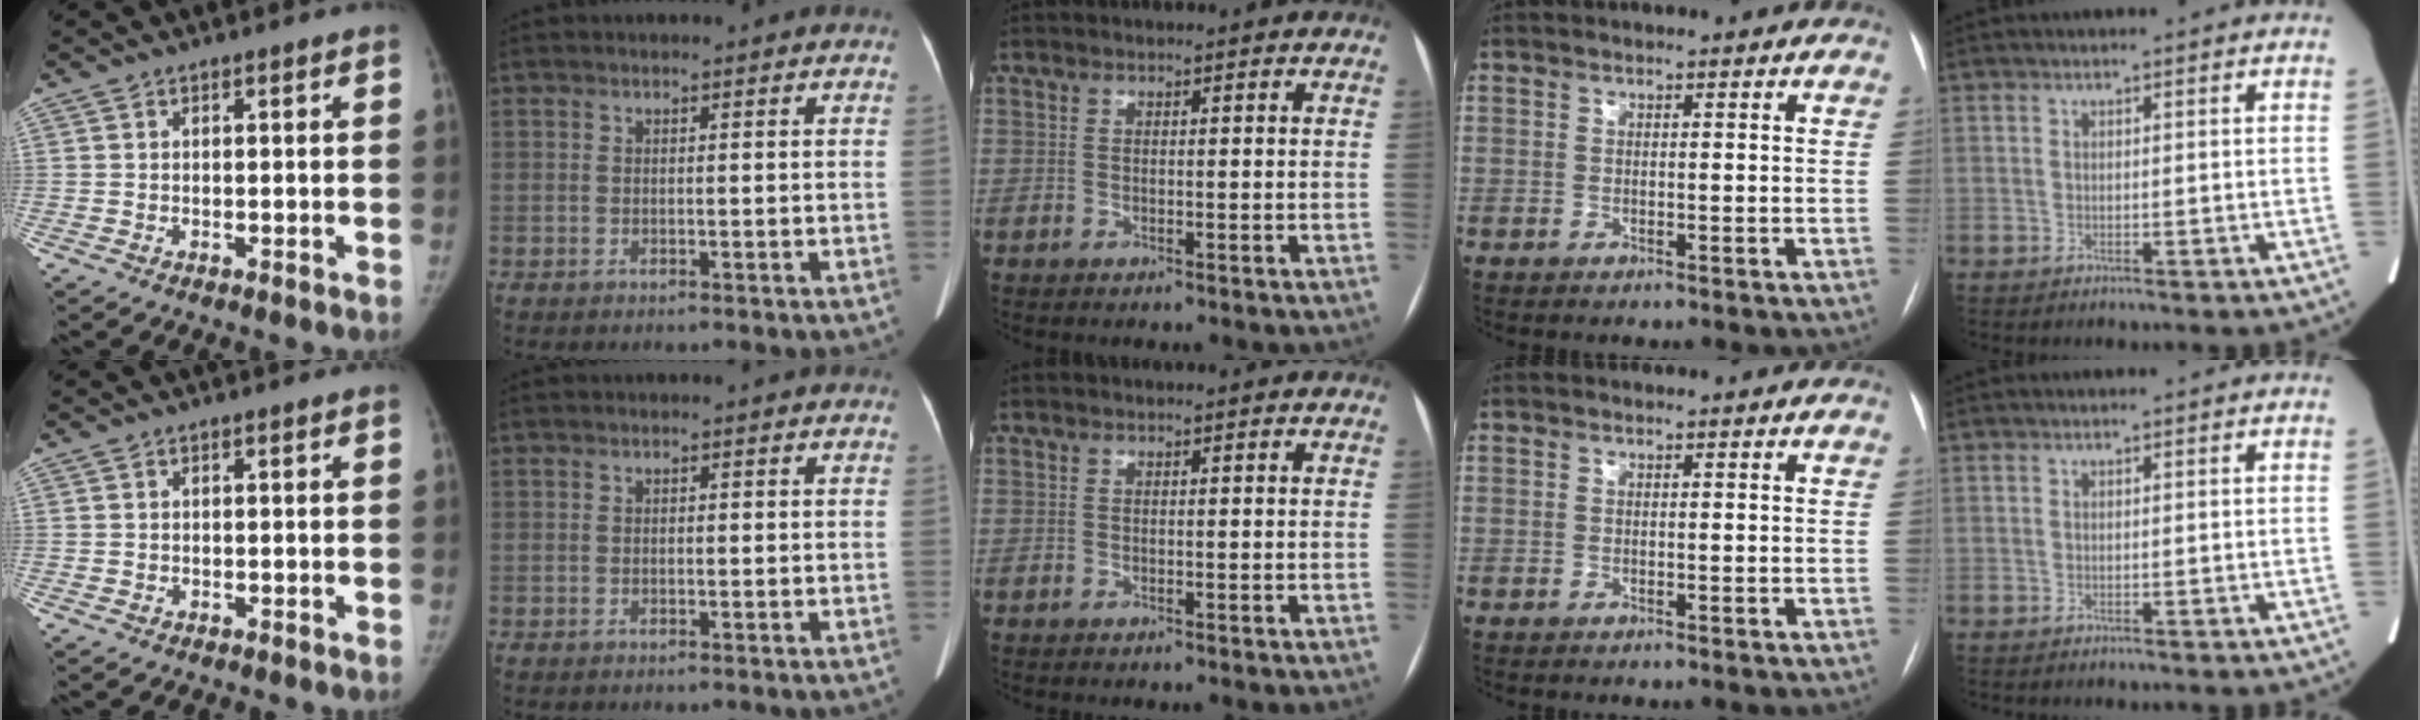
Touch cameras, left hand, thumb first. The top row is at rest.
{"thumb": {"total": 0.5, "force": [-0.2, 0.5, 0.1], "torque": [0.001, 0.004, -0.004]}, "index": {"total": 0.5, "force": [-0.2, 0.3, 0.4], "torque": [-0.008, 0.000, -0.001]}}